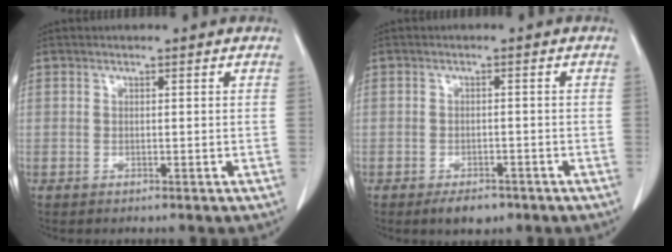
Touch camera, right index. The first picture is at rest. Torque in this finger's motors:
{"motor_torque": [-0.16, -0.12, -0.04, -0.04]}